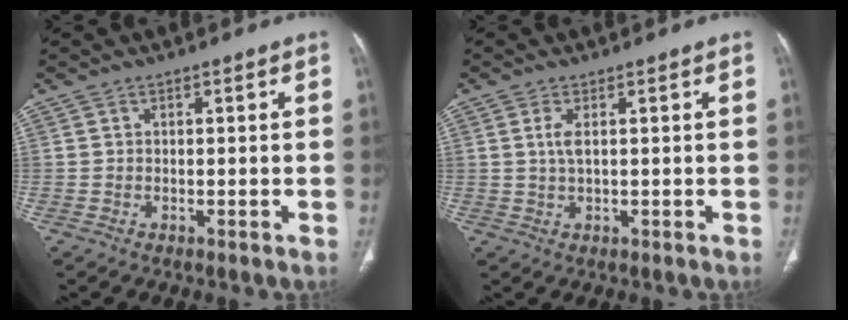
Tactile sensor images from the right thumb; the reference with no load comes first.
{"total": 2.6, "force": [0.7, 0.9, 2.3], "torque": [-0.059, 0.001, 0.020]}